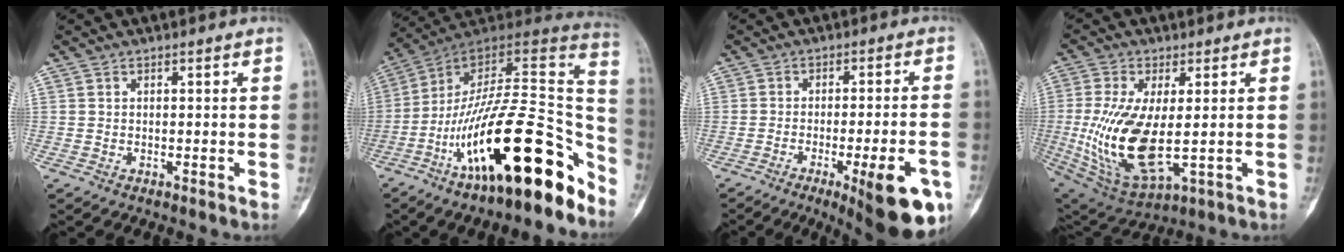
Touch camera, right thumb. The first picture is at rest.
{"total": 27.4, "force": [-14.1, 9.0, 21.7], "torque": [-0.283, 0.092, -0.229]}
{"total": 15.7, "force": [-7.1, 3.6, 13.6], "torque": [-0.138, 0.018, -0.089]}
{"total": 16.6, "force": [-0.9, 7.3, 14.9], "torque": [-0.309, -0.017, 0.008]}